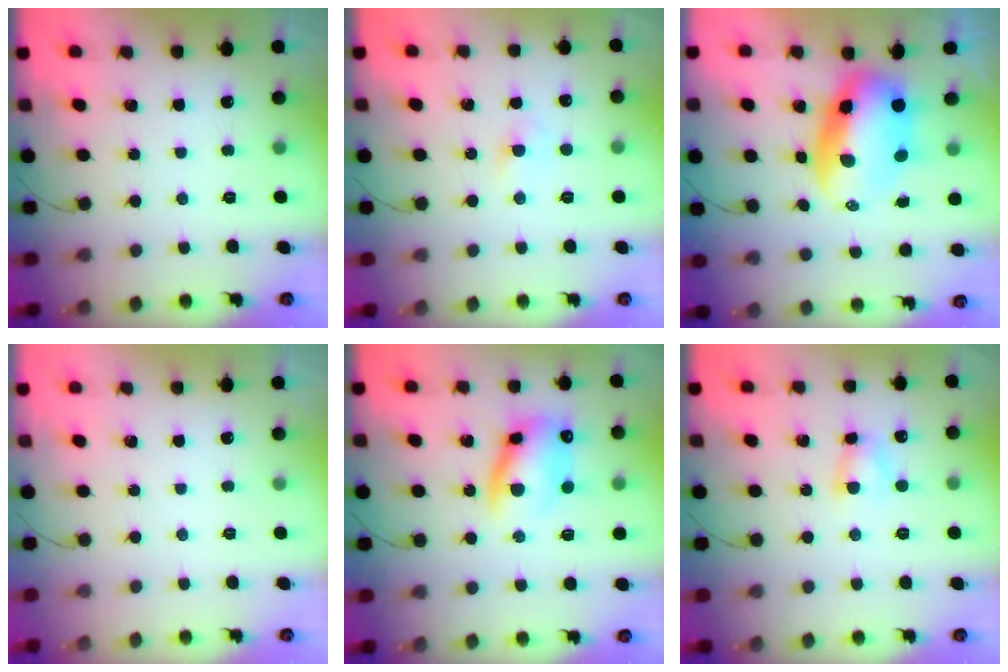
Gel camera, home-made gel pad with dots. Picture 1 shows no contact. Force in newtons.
{"total": 2.3, "press": 2.1, "slide": 0.8}
{"total": 10.3, "press": 9.9, "slide": 2.6}
{"total": 0.0}
{"total": 12.3, "press": 11.9, "slide": 2.9}
{"total": 4.3, "press": 4.3, "slide": 0.4}